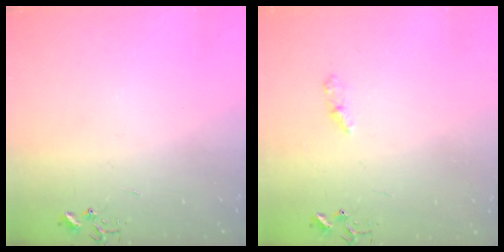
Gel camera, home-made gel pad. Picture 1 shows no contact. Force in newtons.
{"total": 4.2, "press": 4.2, "slide": 0.5}